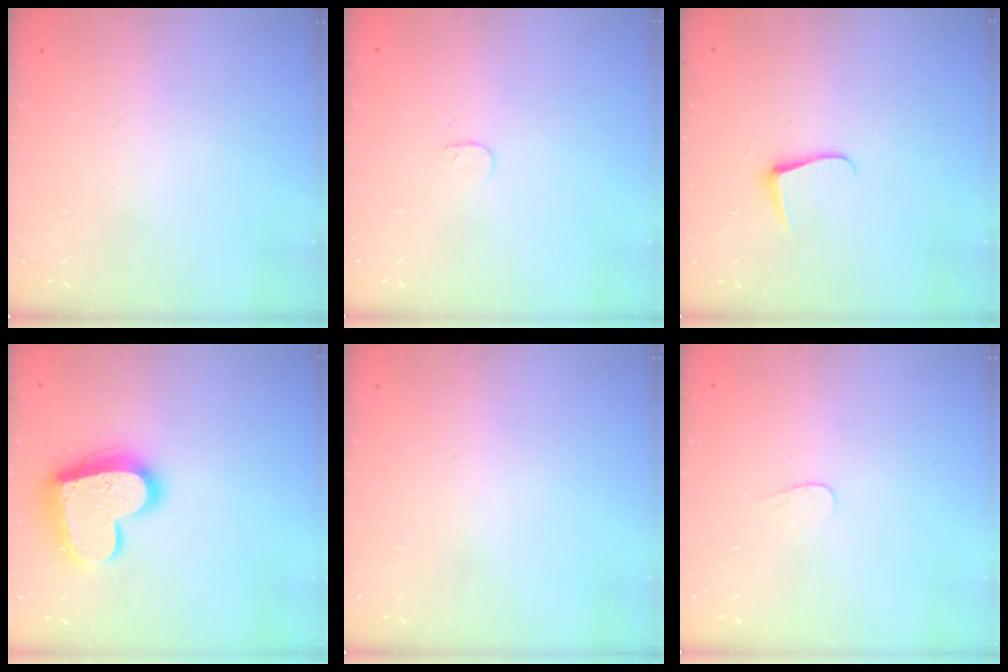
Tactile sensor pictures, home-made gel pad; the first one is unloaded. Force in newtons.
{"total": 3.2, "press": 3.2, "slide": 0.3}
{"total": 5.9, "press": 5.8, "slide": 0.5}
{"total": 18.2, "press": 18.2, "slide": 1.6}
{"total": 0.0}
{"total": 3.5, "press": 3.5, "slide": 0.3}